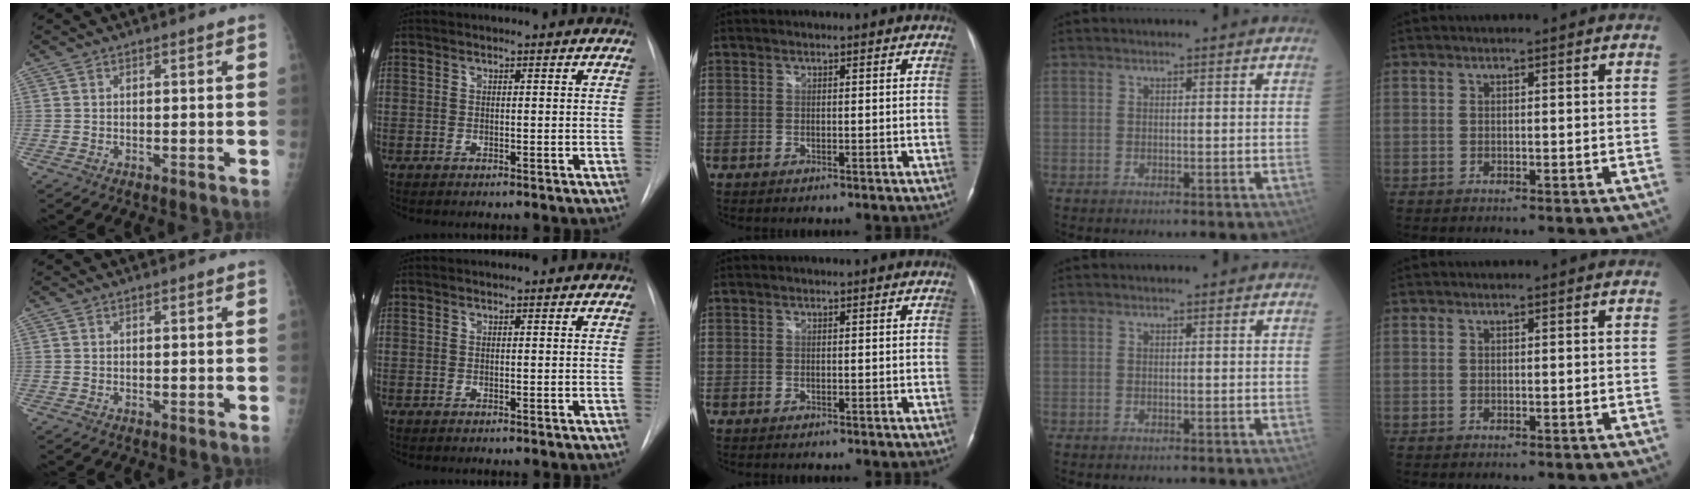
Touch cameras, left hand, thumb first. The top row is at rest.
{}